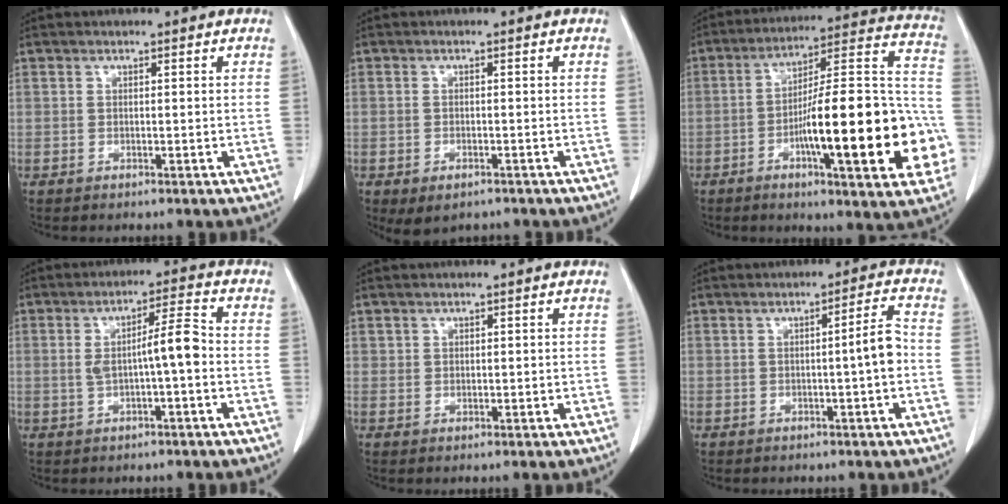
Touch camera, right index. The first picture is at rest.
{"total": 3.6, "force": [-2.2, 2.0, 2.0], "torque": [-0.033, -0.006, -0.024]}
{"total": 25.6, "force": [-6.7, 4.6, 24.3], "torque": [-0.279, 0.021, -0.090]}
{"total": 6.1, "force": [-0.4, 0.6, 6.1], "torque": [-0.103, 0.016, -0.003]}
{"total": 1.0, "force": [0.6, 0.8, 0.2], "torque": [0.005, -0.002, 0.009]}
{"total": 4.0, "force": [-0.7, -0.4, 3.9], "torque": [-0.055, 0.005, -0.011]}